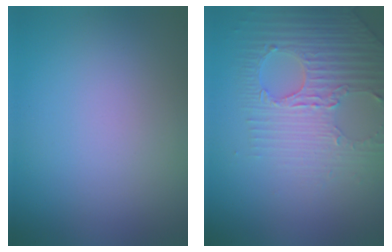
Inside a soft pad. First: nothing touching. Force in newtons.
{"total": 3.9, "press": 3.8, "slide": 1.1}